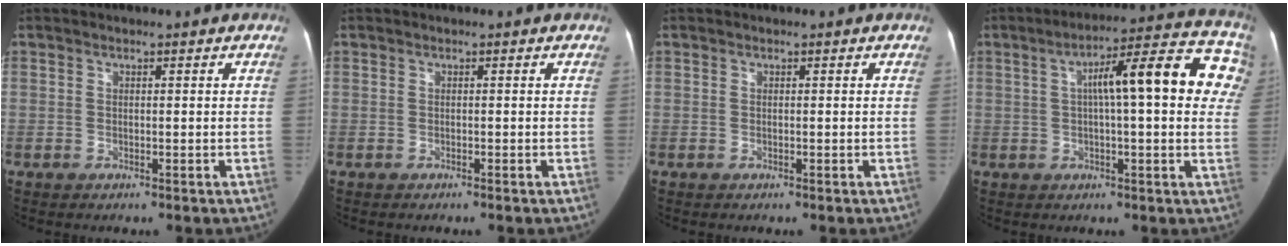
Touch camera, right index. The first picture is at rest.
{"total": 0.0}
{"total": 0.0}
{"total": 16.3, "force": [3.4, 3.4, 15.6], "torque": [-0.206, 0.053, 0.039]}